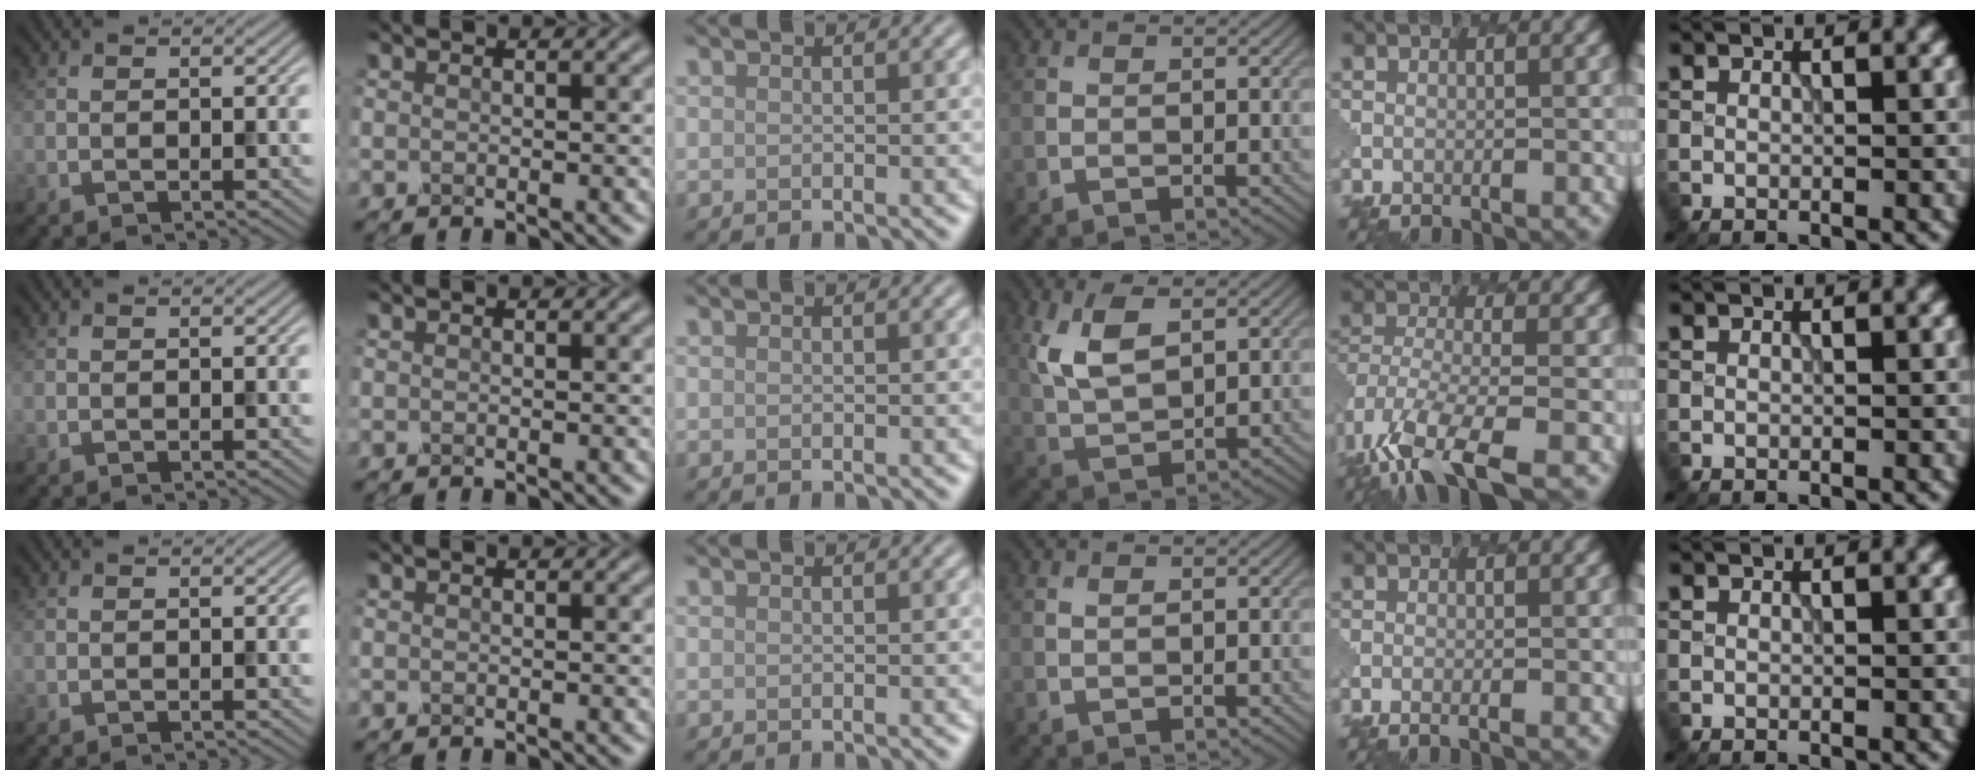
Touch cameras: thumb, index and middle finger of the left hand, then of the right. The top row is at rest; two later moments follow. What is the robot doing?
{"motion": "insert", "object": "pen bag"}